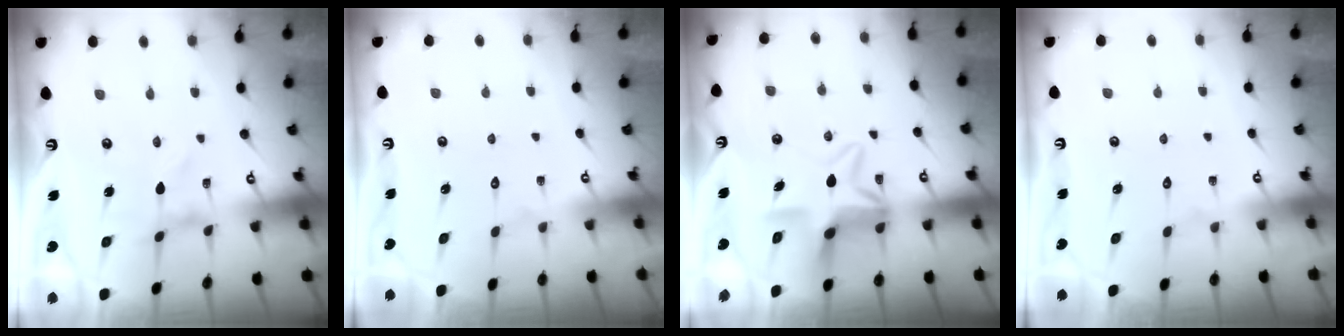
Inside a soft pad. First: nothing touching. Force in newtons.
{"total": 1.5, "press": 1.5, "slide": 0.1}
{"total": 7.2, "press": 7.1, "slide": 1.3}
{"total": 1.7, "press": 1.7, "slide": 0.1}